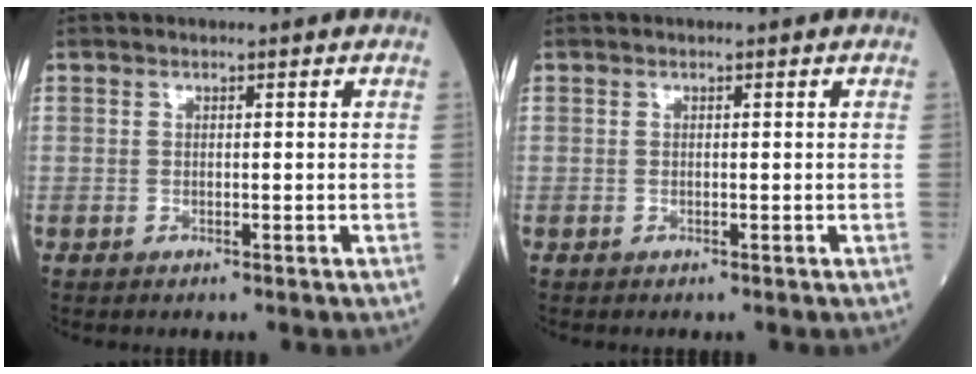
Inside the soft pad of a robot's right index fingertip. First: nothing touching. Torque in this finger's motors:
{"motor_torque": [0.02, 0.02, 0.00, -0.01]}